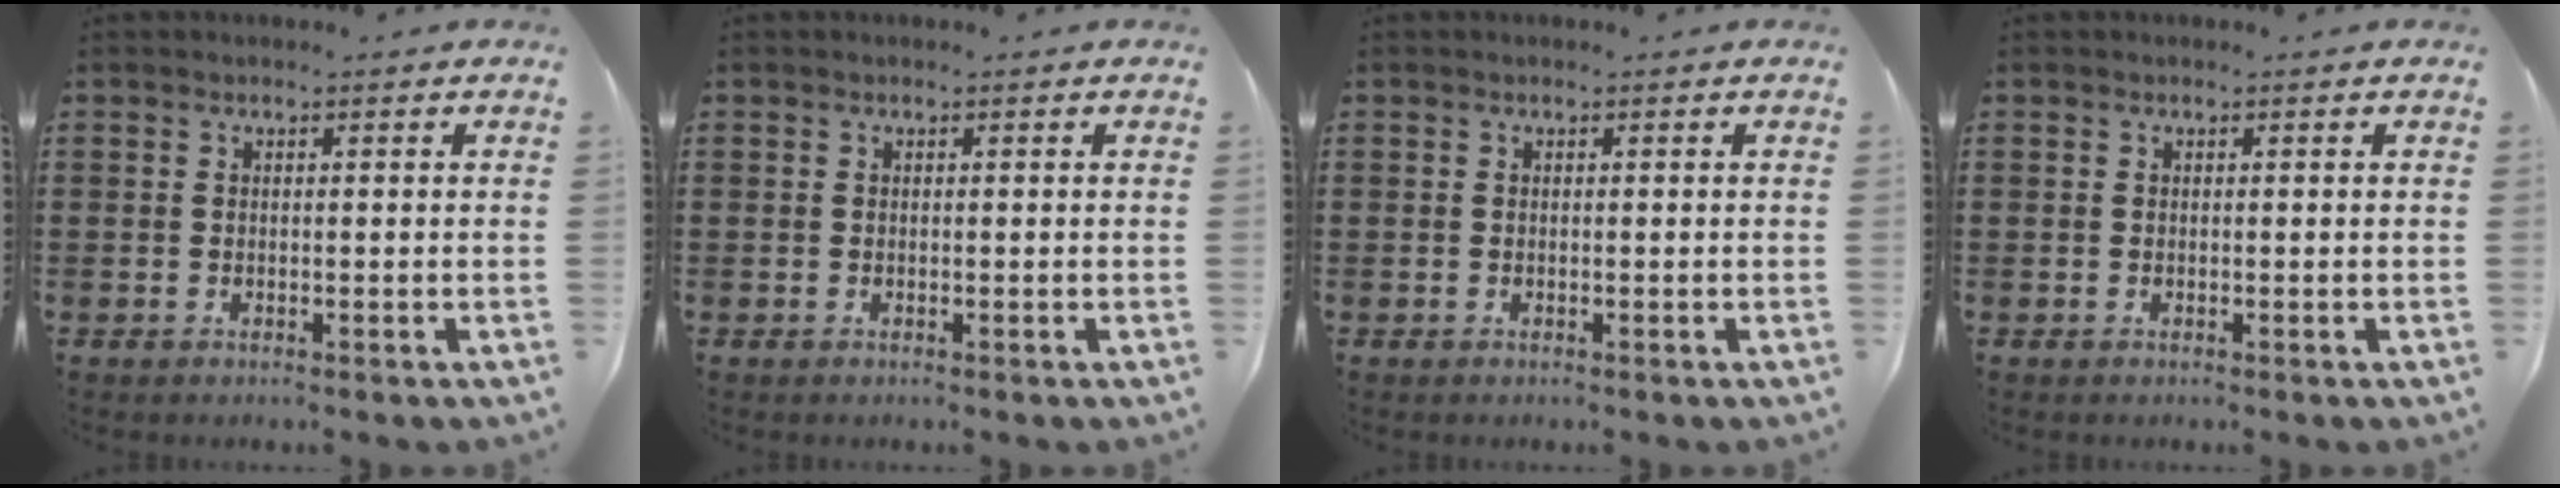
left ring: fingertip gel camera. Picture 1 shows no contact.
{"total": 0.0}
{"total": 0.0}
{"total": 0.0}